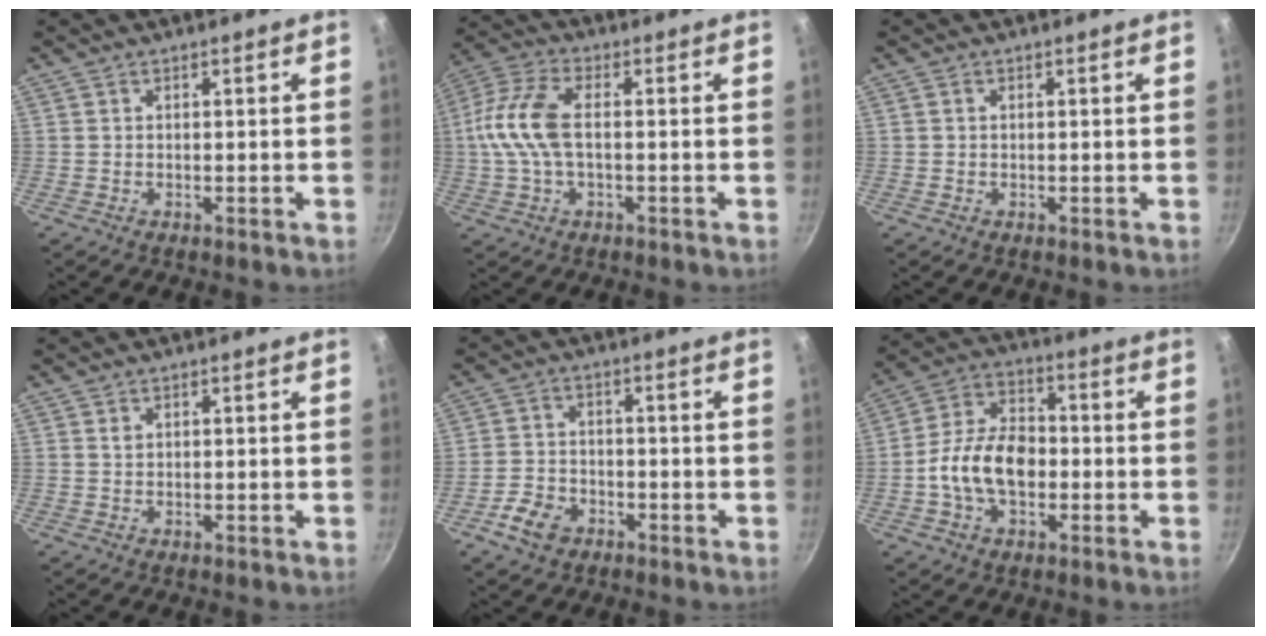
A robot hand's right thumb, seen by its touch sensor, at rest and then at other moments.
{"total": 11.2, "force": [0.0, 5.7, 9.6], "torque": [-0.206, 0.025, -0.014]}
{"total": 0.0}
{"total": 0.8, "force": [0.4, 0.6, 0.4], "torque": [-0.006, -0.001, 0.007]}
{"total": 6.0, "force": [-3.4, 4.1, 2.8], "torque": [-0.049, 0.027, -0.066]}
{"total": 12.4, "force": [-2.3, 8.1, 9.1], "torque": [-0.136, 0.032, -0.054]}